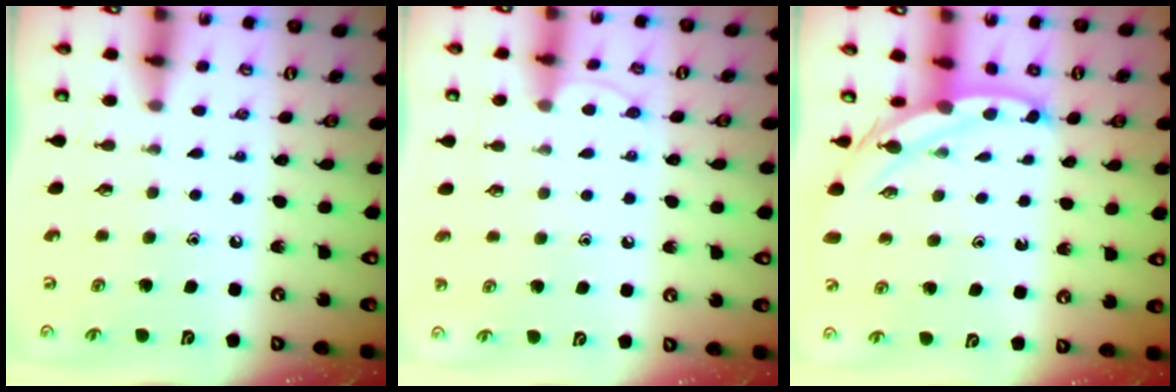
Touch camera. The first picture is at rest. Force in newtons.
{"total": 7.2, "press": 7.1, "slide": 0.7}
{"total": 5.3, "press": 5.2, "slide": 0.5}